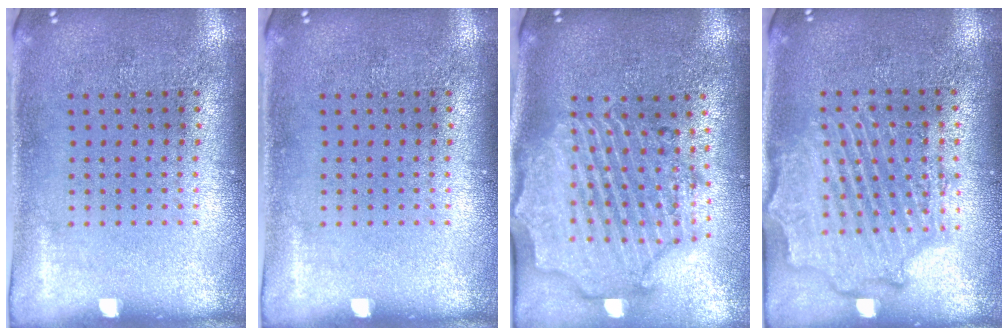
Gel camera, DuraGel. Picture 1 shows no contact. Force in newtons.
{"total": 0.0}
{"total": 3.0, "press": 2.6, "slide": 1.5}
{"total": 2.1, "press": 2.1, "slide": 0.4}